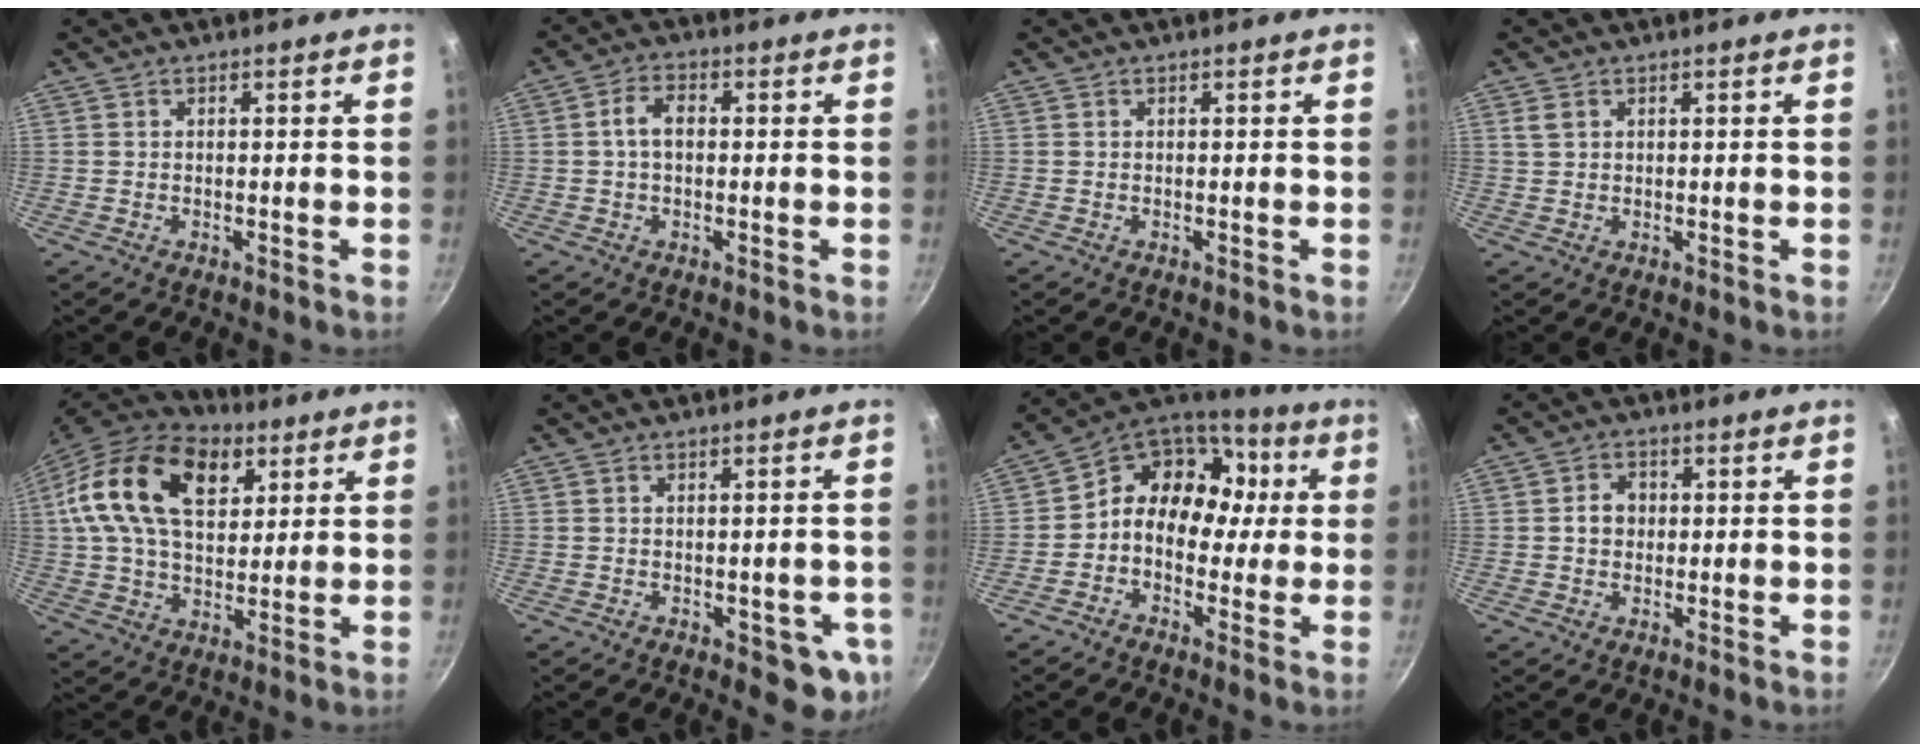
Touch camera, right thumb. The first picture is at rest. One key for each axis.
{"total": 4.6, "fx": 0.2, "fy": 3.0, "fz": 3.5, "tx": -0.059, "ty": 0.015, "tz": -0.002}
{"total": 0.0}
{"total": 1.8, "fx": 0.8, "fy": 1.3, "fz": 1.0, "tx": -0.017, "ty": 0.000, "tz": 0.017}
{"total": 21.8, "fx": 8.2, "fy": 13.3, "fz": 15.1, "tx": -0.247, "ty": -0.007, "tz": 0.133}
{"total": 6.7, "fx": -1.8, "fy": 3.6, "fz": 5.3, "tx": -0.034, "ty": 0.001, "tz": -0.019}
{"total": 14.7, "fx": 0.9, "fy": 12.0, "fz": 8.5, "tx": -0.097, "ty": 0.045, "tz": -0.007}
{"total": 3.7, "fx": 0.1, "fy": 3.1, "fz": 2.0, "tx": -0.011, "ty": 0.007, "tz": -0.003}